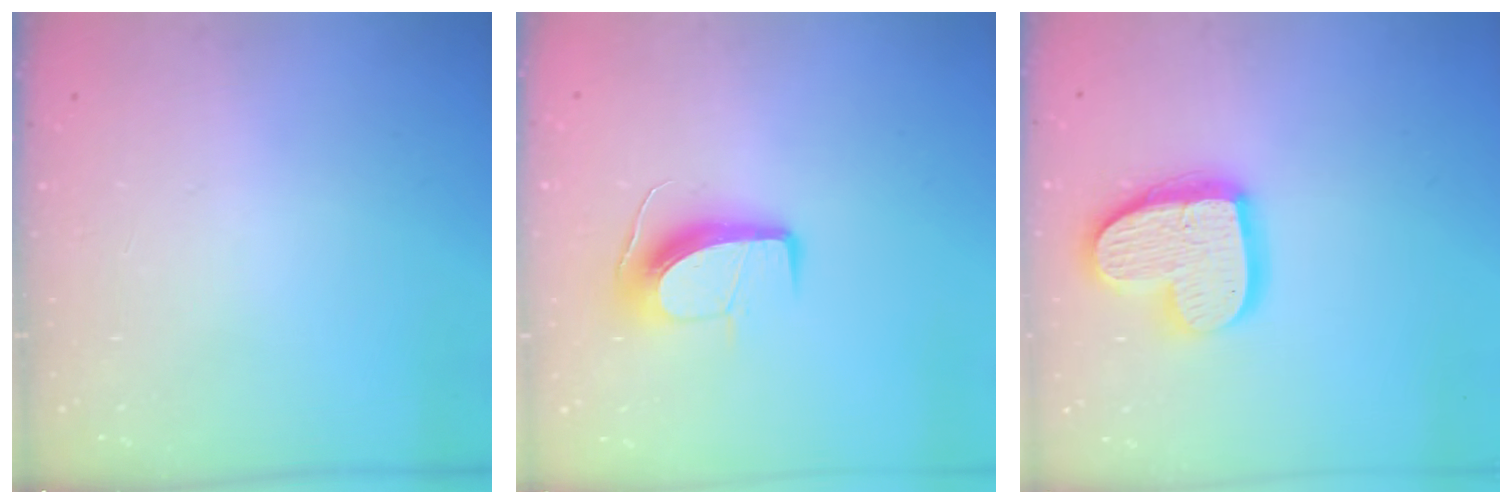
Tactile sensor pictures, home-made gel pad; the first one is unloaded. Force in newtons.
{"total": 9.9, "press": 9.9, "slide": 0.2}
{"total": 16.2, "press": 16.1, "slide": 1.3}